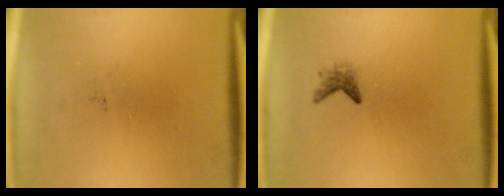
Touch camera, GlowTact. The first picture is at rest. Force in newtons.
{"total": 1.5}